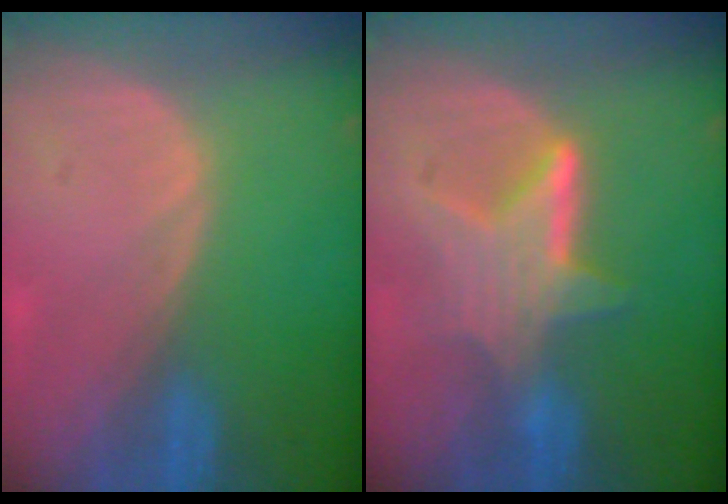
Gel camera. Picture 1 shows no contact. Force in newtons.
{"total": 6.2, "press": 6.1, "slide": 0.9}